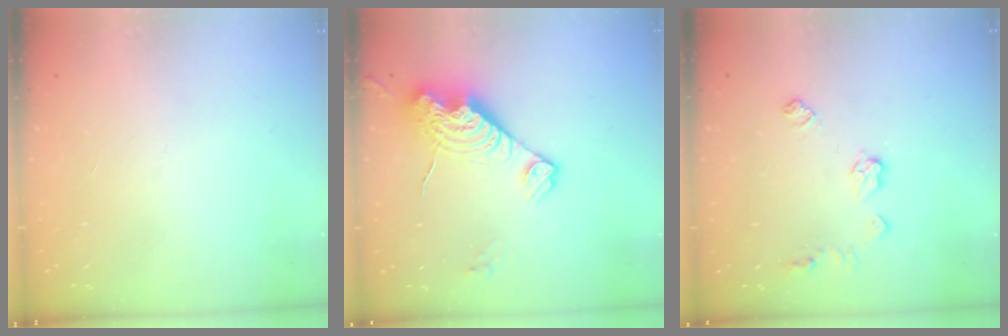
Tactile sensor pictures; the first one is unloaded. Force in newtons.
{"total": 13.3, "press": 13.2, "slide": 1.1}
{"total": 7.8, "press": 7.8, "slide": 0.5}